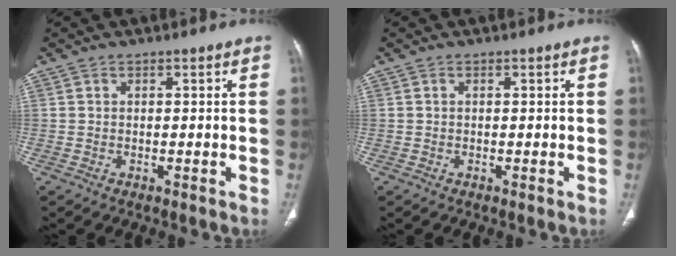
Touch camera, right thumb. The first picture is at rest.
{"total": 0.0}